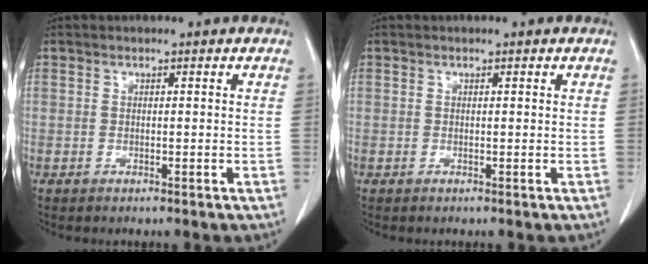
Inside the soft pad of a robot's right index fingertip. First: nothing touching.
{"total": 0.0}